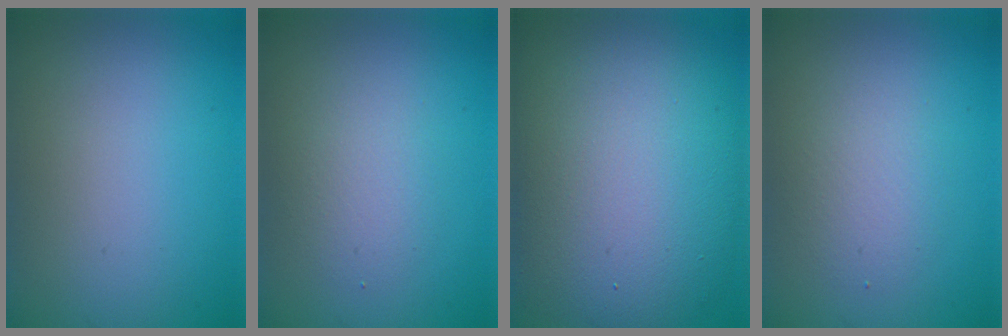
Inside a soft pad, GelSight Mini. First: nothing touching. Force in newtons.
{"total": 2.4, "press": 2.4, "slide": 0.4}
{"total": 14.3, "press": 14.3, "slide": 0.9}
{"total": 2.5, "press": 2.5, "slide": 0.3}